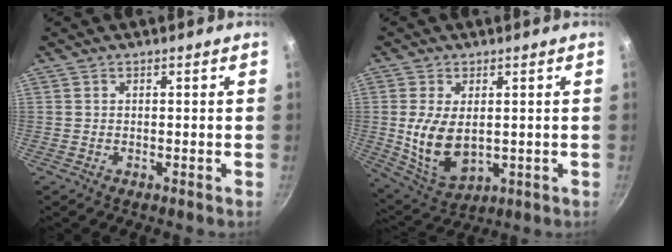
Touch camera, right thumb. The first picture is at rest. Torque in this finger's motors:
{"motor_torque": [-0.71, 0.67, 0.69, 0.66, 0.17]}